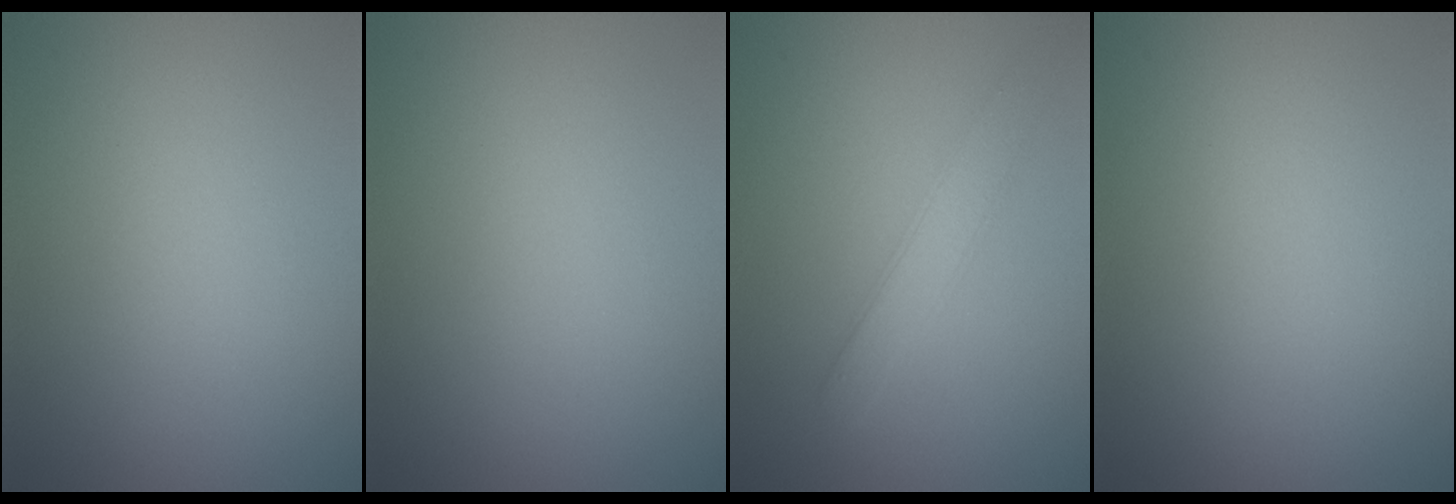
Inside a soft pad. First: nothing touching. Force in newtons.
{"total": 0.0}
{"total": 2.8, "press": 2.8, "slide": 0.1}
{"total": 0.0}